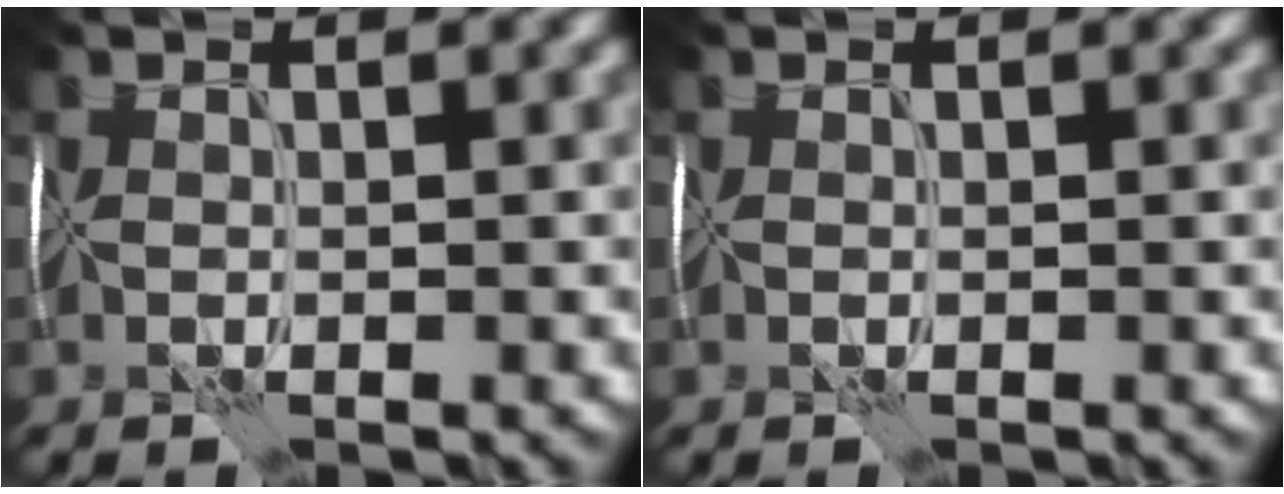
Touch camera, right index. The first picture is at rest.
{"total": 0.0}